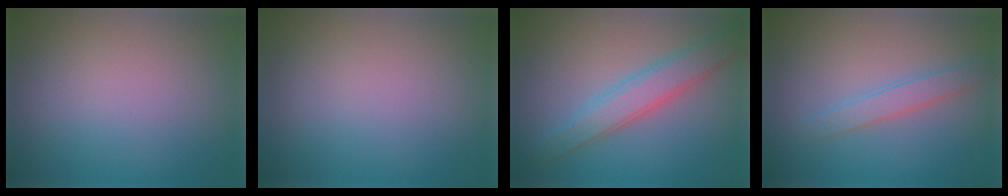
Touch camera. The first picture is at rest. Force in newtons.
{"total": 0.0}
{"total": 3.9, "press": 3.9, "slide": 0.1}
{"total": 2.0, "press": 2.0, "slide": 0.2}